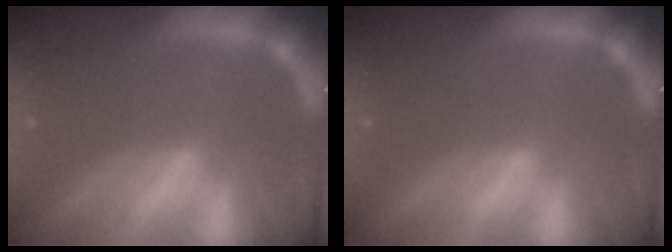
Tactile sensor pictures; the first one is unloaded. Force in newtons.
{"total": 0.0}